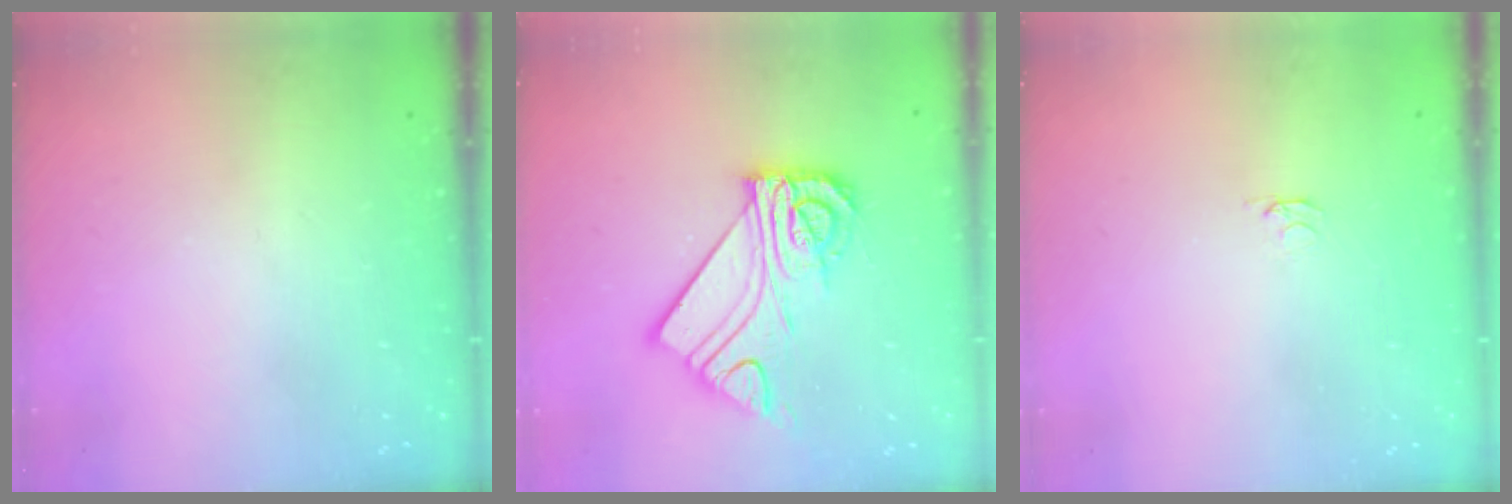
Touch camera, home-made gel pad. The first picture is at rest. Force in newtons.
{"total": 13.6, "press": 13.6, "slide": 0.7}
{"total": 2.1, "press": 2.0, "slide": 0.3}